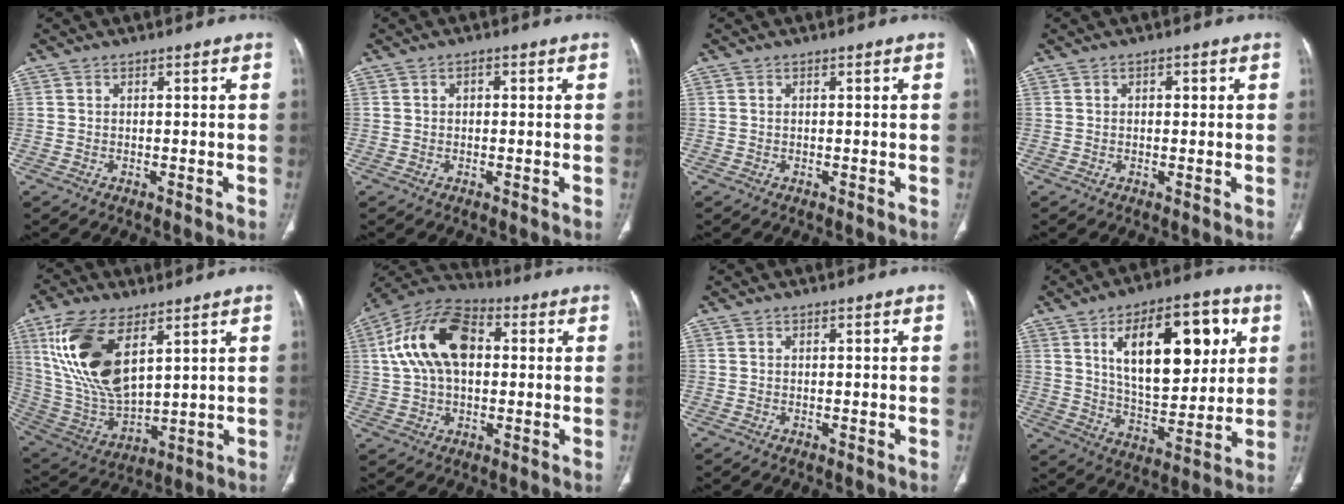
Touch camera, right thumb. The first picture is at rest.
{"total": 1.2, "force": [0.2, 0.8, 0.8], "torque": [-0.009, 0.005, 0.001]}
{"total": 0.0}
{"total": 1.5, "force": [0.4, 0.9, 1.1], "torque": [-0.014, 0.002, 0.005]}
{"total": 18.7, "force": [7.9, 8.8, 14.5], "torque": [-0.283, -0.028, 0.167]}
{"total": 16.0, "force": [2.8, 9.8, 12.3], "torque": [-0.227, 0.027, 0.043]}
{"total": 0.0}
{"total": 21.6, "force": [7.0, 10.5, 17.5], "torque": [-0.224, -0.018, 0.115]}